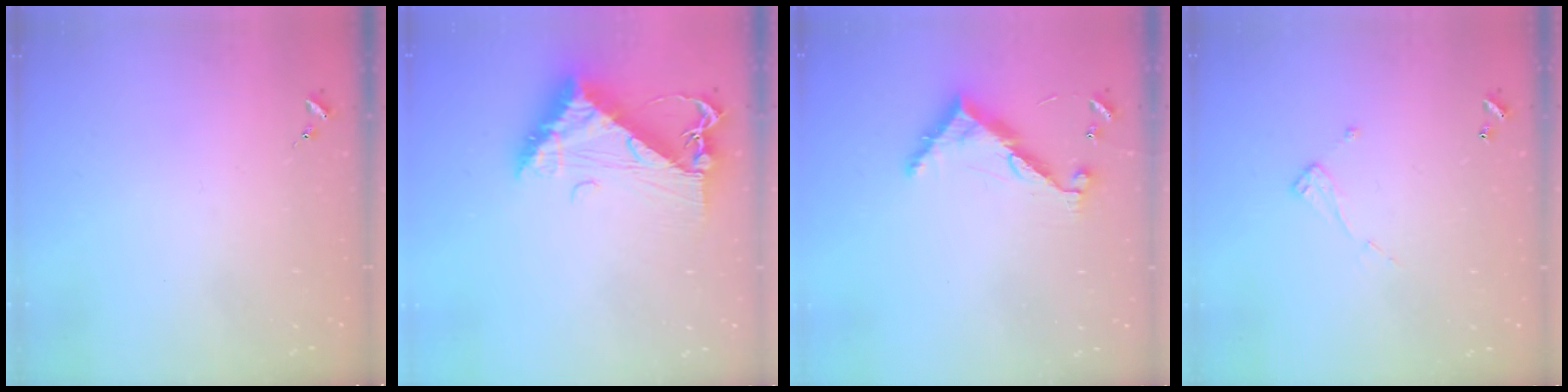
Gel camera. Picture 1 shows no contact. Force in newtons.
{"total": 11.4, "press": 11.3, "slide": 1.4}
{"total": 9.0, "press": 9.0, "slide": 0.5}
{"total": 6.9, "press": 6.9, "slide": 0.3}